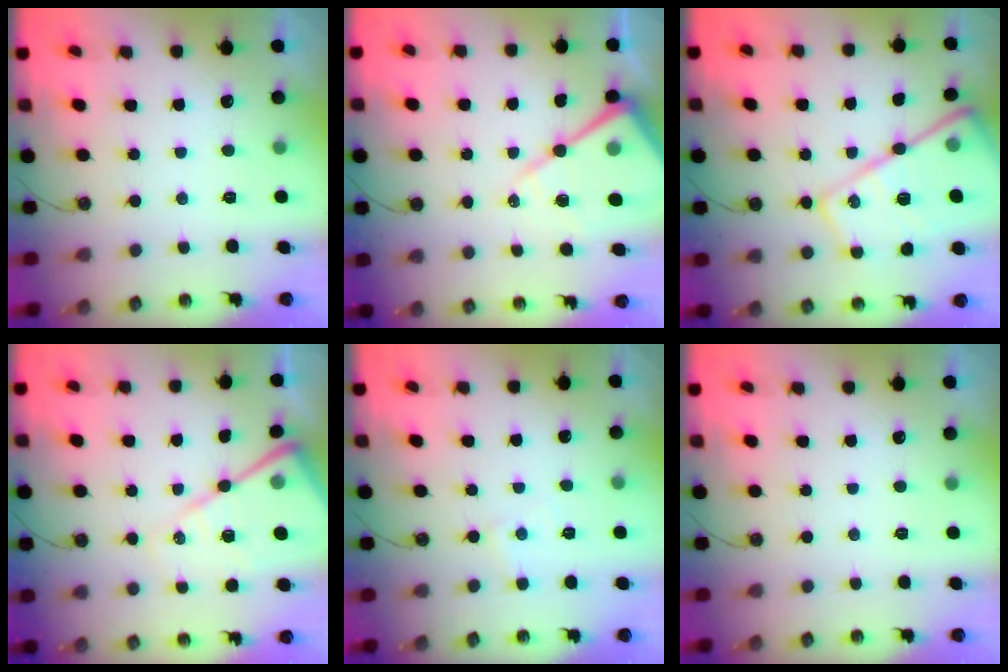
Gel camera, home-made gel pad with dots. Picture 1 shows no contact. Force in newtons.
{"total": 15.5, "press": 15.4, "slide": 1.5}
{"total": 23.5, "press": 23.4, "slide": 2.3}
{"total": 16.8, "press": 16.7, "slide": 1.6}
{"total": 3.5, "press": 3.4, "slide": 0.5}
{"total": 0.0}